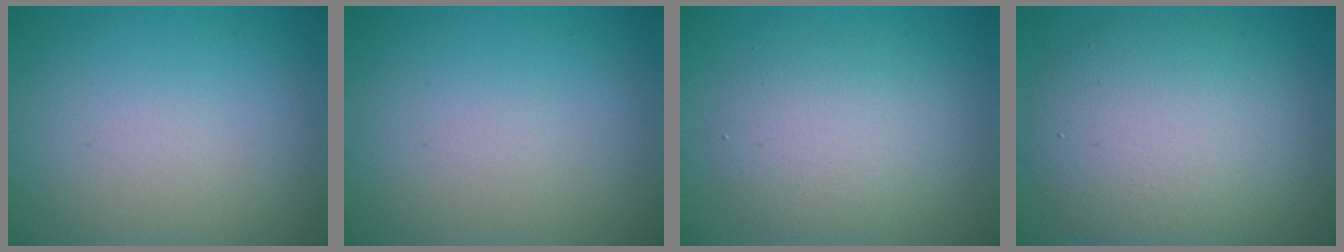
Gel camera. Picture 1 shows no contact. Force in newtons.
{"total": 0.0}
{"total": 4.2, "press": 4.2, "slide": 0.2}
{"total": 8.6, "press": 8.5, "slide": 0.9}